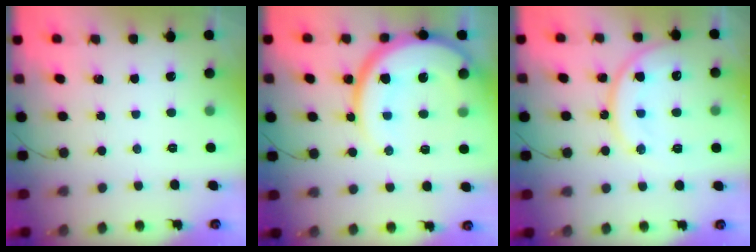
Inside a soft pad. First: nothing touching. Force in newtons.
{"total": 17.2, "press": 17.1, "slide": 1.4}
{"total": 14.0, "press": 14.0, "slide": 1.2}